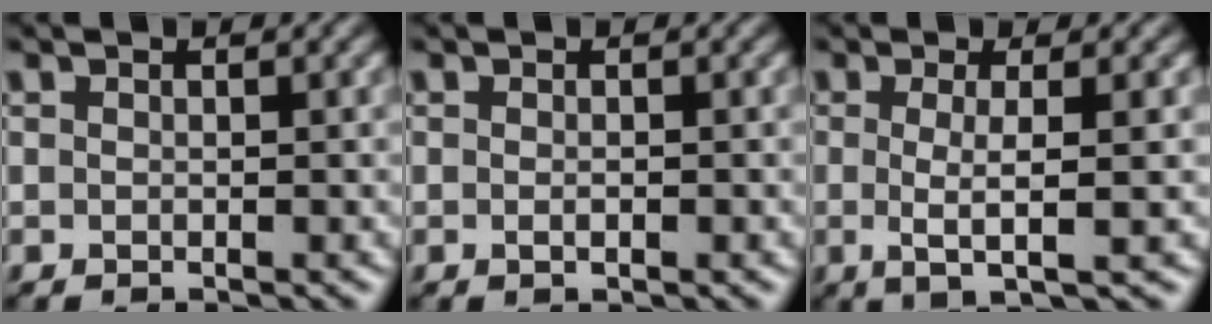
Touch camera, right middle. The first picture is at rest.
{"total": 0.7, "force": [-0.3, 0.3, 0.6], "torque": [-0.010, 0.000, -0.002]}
{"total": 3.5, "force": [-0.1, 0.6, 3.4], "torque": [-0.063, -0.005, -0.004]}